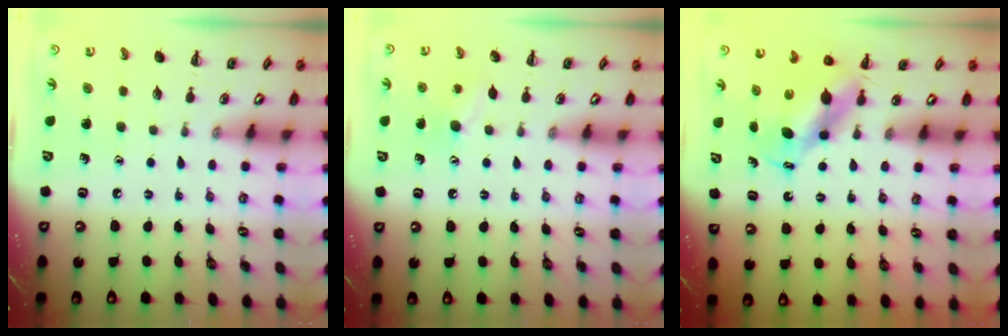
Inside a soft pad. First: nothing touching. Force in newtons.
{"total": 7.6, "press": 7.4, "slide": 1.5}
{"total": 6.5, "press": 6.3, "slide": 1.4}